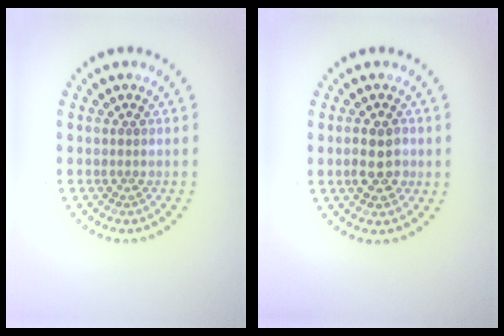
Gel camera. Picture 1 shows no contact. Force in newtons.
{"total": 2.9, "press": 2.9, "slide": 0.4}